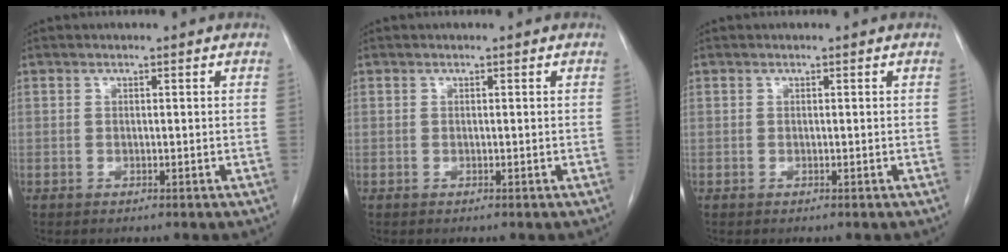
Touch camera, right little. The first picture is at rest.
{"total": 0.0}
{"total": 0.0}